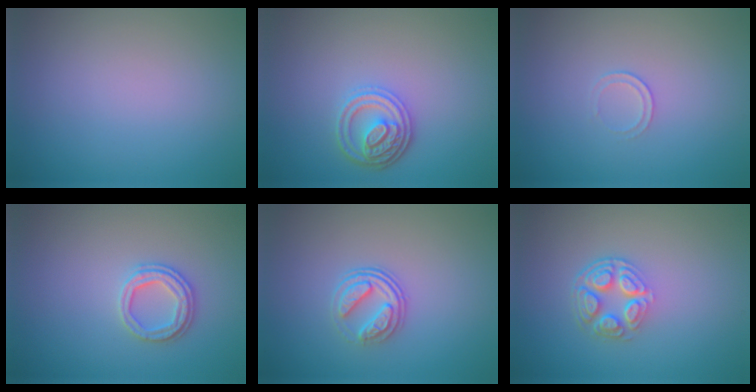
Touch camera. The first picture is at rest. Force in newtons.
{"total": 3.6, "press": 3.2, "slide": 1.6}
{"total": 0.7, "press": 0.3, "slide": 0.6}
{"total": 2.6, "press": 2.4, "slide": 0.8}
{"total": 2.5, "press": 1.9, "slide": 1.6}
{"total": 4.3, "press": 3.1, "slide": 2.9}